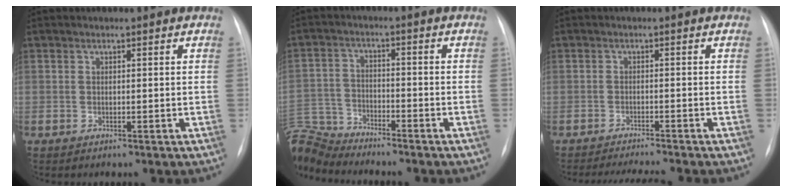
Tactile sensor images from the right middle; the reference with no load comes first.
{"total": 10.8, "force": [-10.6, 1.3, 1.6], "torque": [-0.048, 0.018, -0.202]}
{"total": 6.0, "force": [-5.6, -0.6, 2.2], "torque": [-0.031, -0.012, -0.086]}